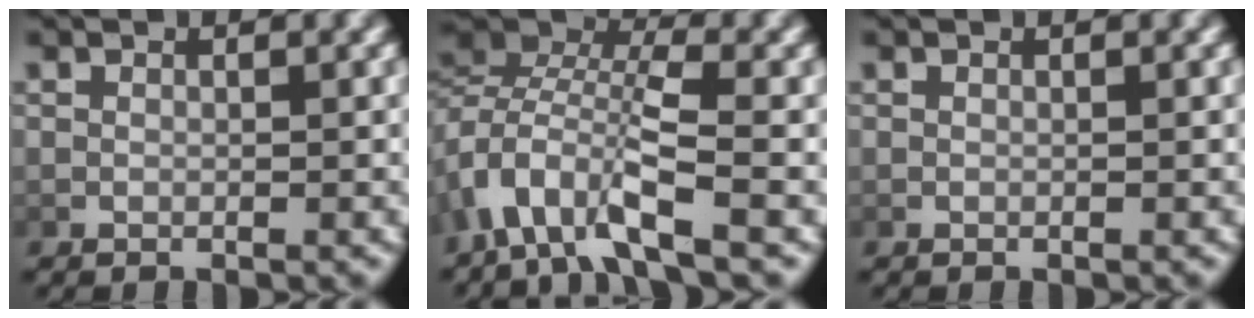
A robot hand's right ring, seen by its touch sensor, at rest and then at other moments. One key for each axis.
{"total": 6.4, "fx": 0.9, "fy": 3.9, "fz": 5.1, "tx": -0.106, "ty": 0.003, "tz": 0.004}
{"total": 0.0}